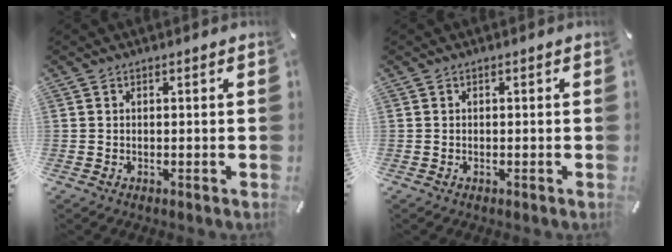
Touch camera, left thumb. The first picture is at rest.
{"total": 0.0}